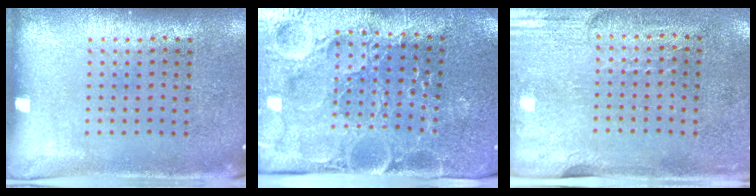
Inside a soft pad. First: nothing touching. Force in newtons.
{"total": 3.8, "press": 3.8, "slide": 0.4}
{"total": 2.9, "press": 2.5, "slide": 1.5}